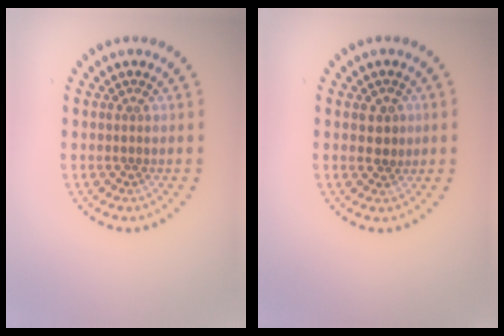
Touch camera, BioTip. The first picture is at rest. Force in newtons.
{"total": 1.8, "press": 1.7, "slide": 0.5}